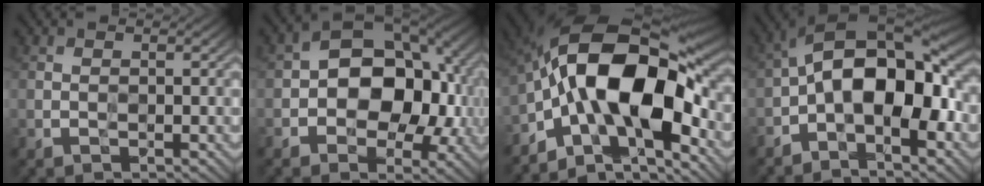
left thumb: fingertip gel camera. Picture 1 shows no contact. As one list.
[{"total": 13.0, "force": [-0.7, 8.6, 9.7], "torque": [-0.139, 0.010, -0.017]}, {"total": 17.4, "force": [-3.4, 8.2, 15.0], "torque": [-0.243, 0.017, -0.073]}, {"total": 15.1, "force": [-1.9, 7.2, 13.1], "torque": [-0.215, 0.023, -0.040]}]